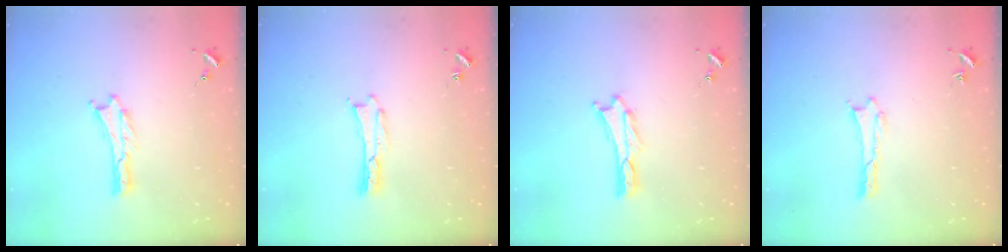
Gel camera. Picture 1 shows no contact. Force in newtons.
{"total": 0.0}
{"total": 0.5, "press": 0.5, "slide": 0.2}
{"total": 0.0}